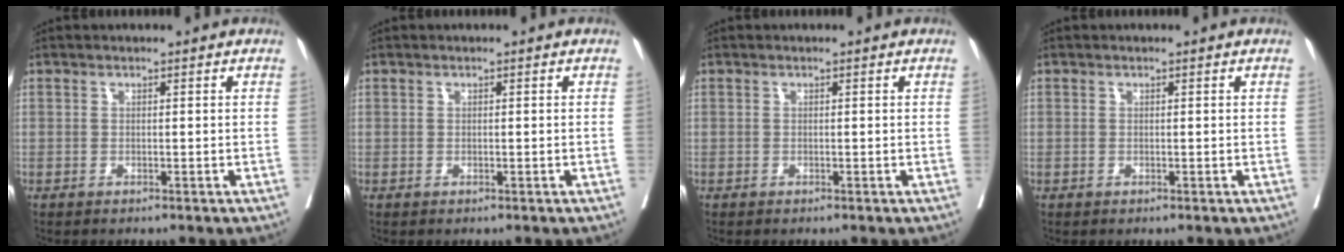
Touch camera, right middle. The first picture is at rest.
{"total": 0.0}
{"total": 0.0}
{"total": 0.0}